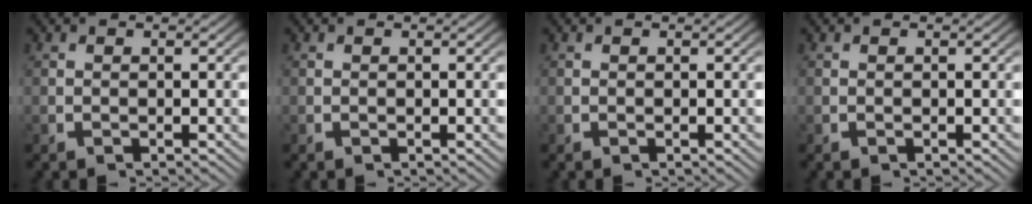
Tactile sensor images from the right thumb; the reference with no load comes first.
{"total": 0.0}
{"total": 0.0}
{"total": 0.0}